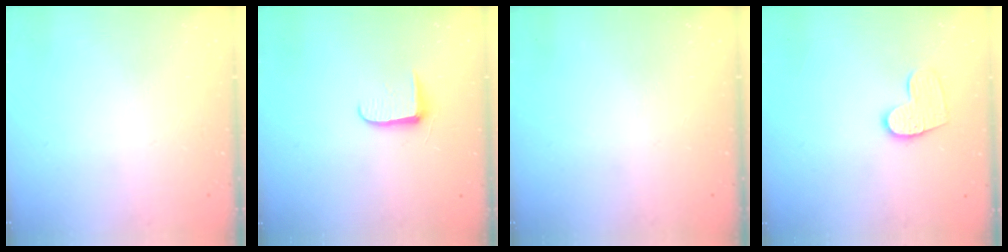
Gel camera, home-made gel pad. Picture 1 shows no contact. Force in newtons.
{"total": 5.9, "press": 5.8, "slide": 0.8}
{"total": 0.0}
{"total": 9.9, "press": 9.9, "slide": 0.7}